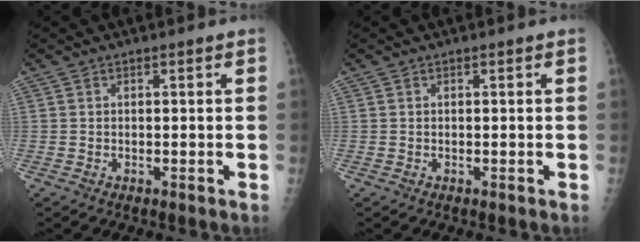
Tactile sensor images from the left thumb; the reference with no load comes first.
{"total": 0.0}